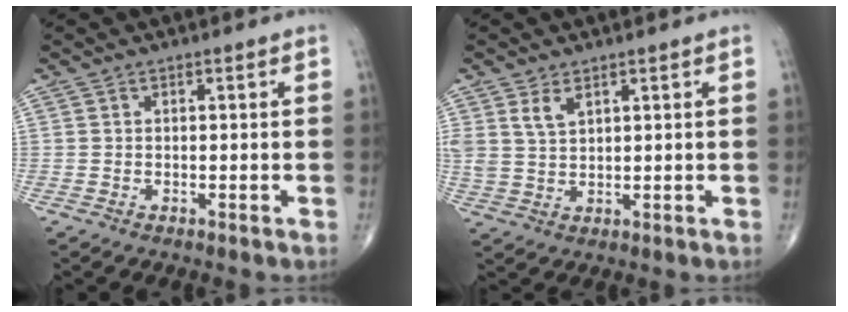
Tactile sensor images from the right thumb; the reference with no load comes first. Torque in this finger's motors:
{"motor_torque": [0.01, 0.01, 0.31, 0.27, 0.03]}